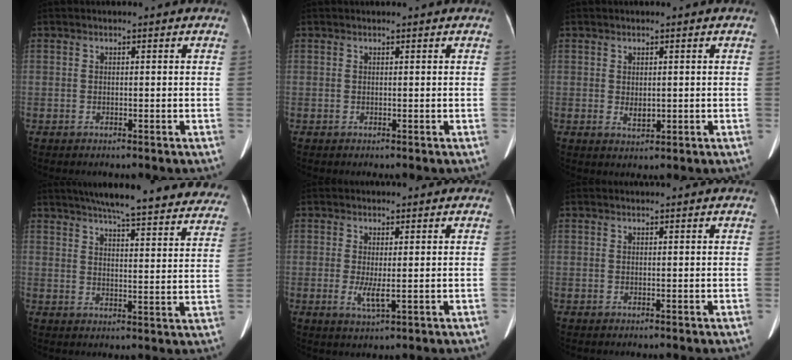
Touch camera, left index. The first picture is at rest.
{"total": 0.7, "force": [0.6, 0.0, 0.3], "torque": [-0.009, 0.012, 0.010]}
{"total": 1.7, "force": [-0.1, 1.1, 1.4], "torque": [-0.030, -0.007, 0.004]}
{"total": 28.4, "force": [25.1, 3.7, 12.9], "torque": [-0.187, -0.045, 0.296]}
{"total": 2.7, "force": [-0.2, 0.5, 2.7], "torque": [-0.057, -0.011, 0.002]}
{"total": 1.4, "force": [1.4, -0.1, 0.3], "torque": [-0.009, 0.012, 0.022]}